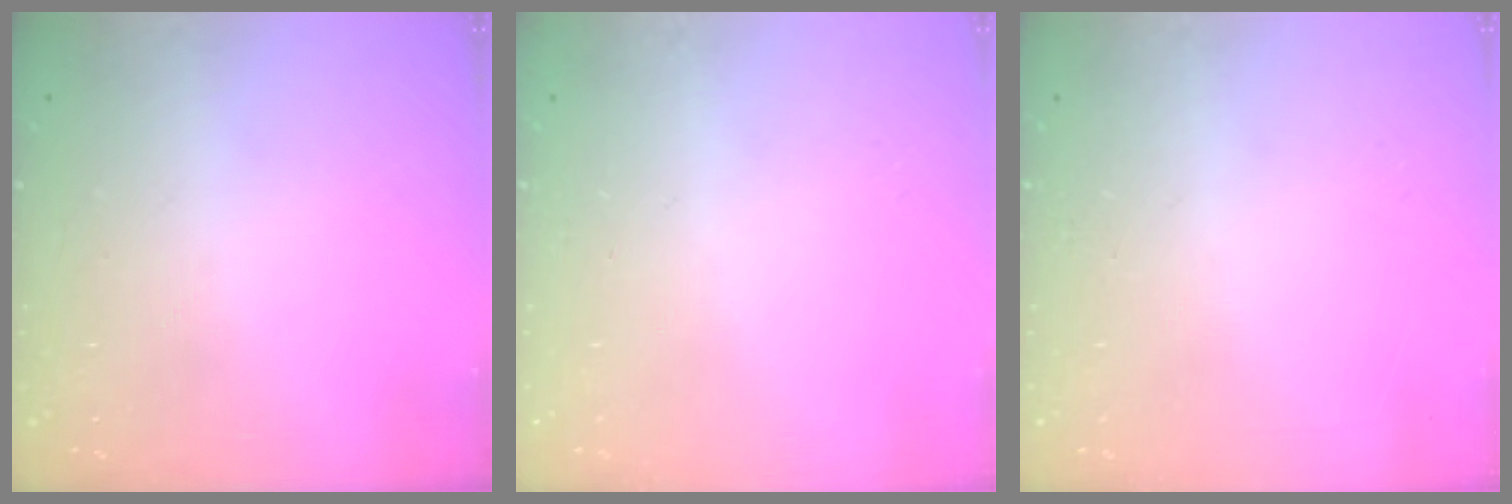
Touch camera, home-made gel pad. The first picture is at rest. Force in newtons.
{"total": 0.0}
{"total": 0.0}